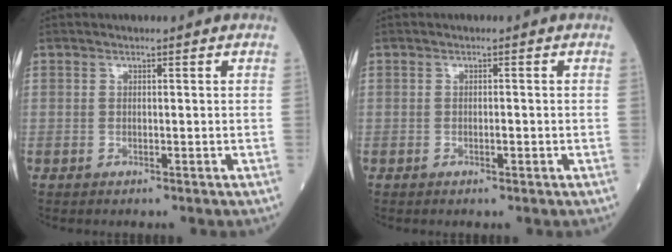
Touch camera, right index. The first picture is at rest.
{"total": 1.0, "force": [-0.4, 0.3, 0.9], "torque": [-0.013, 0.001, -0.005]}